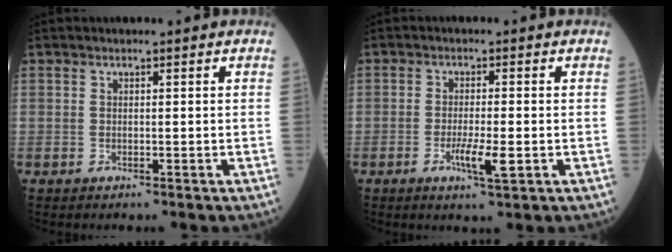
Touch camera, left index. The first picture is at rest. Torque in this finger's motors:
{"motor_torque": [0.03, 0.03, 0.10, 0.03]}